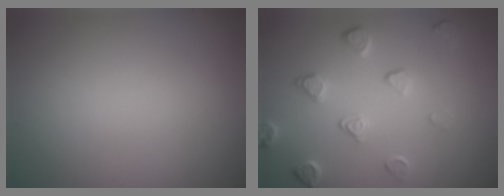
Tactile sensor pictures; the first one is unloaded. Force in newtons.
{"total": 2.4, "press": 1.9, "slide": 1.4}